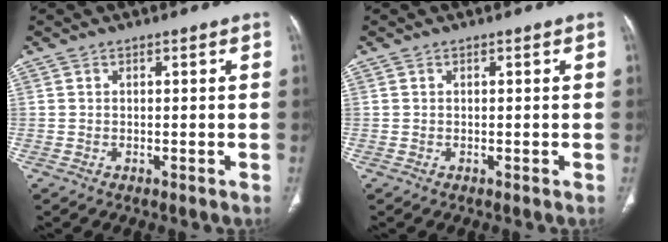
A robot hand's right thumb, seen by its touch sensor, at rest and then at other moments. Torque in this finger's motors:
{"motor_torque": [0.00, 0.00, -0.01, 0.01, 0.01]}